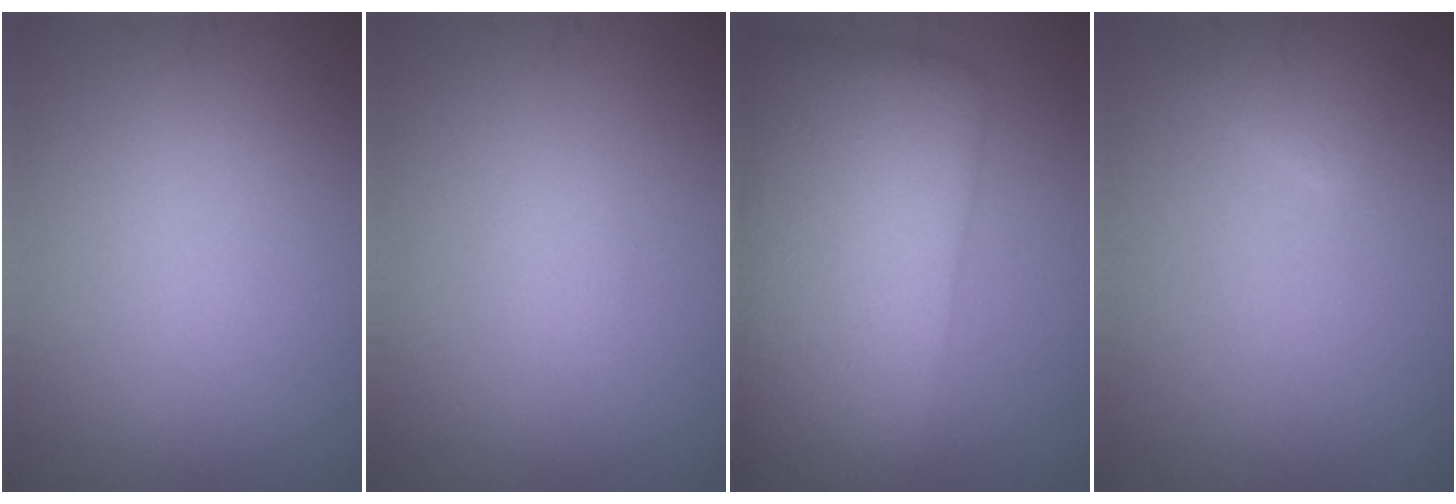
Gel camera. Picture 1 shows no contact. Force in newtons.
{"total": 0.6, "press": 0.6, "slide": 0.0}
{"total": 13.2, "press": 13.2, "slide": 0.6}
{"total": 1.6, "press": 1.6, "slide": 0.2}